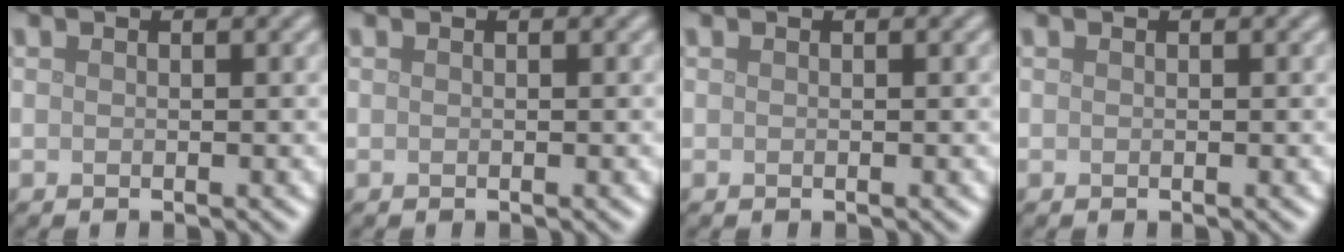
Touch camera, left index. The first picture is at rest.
{"total": 0.0}
{"total": 0.0}
{"total": 0.0}